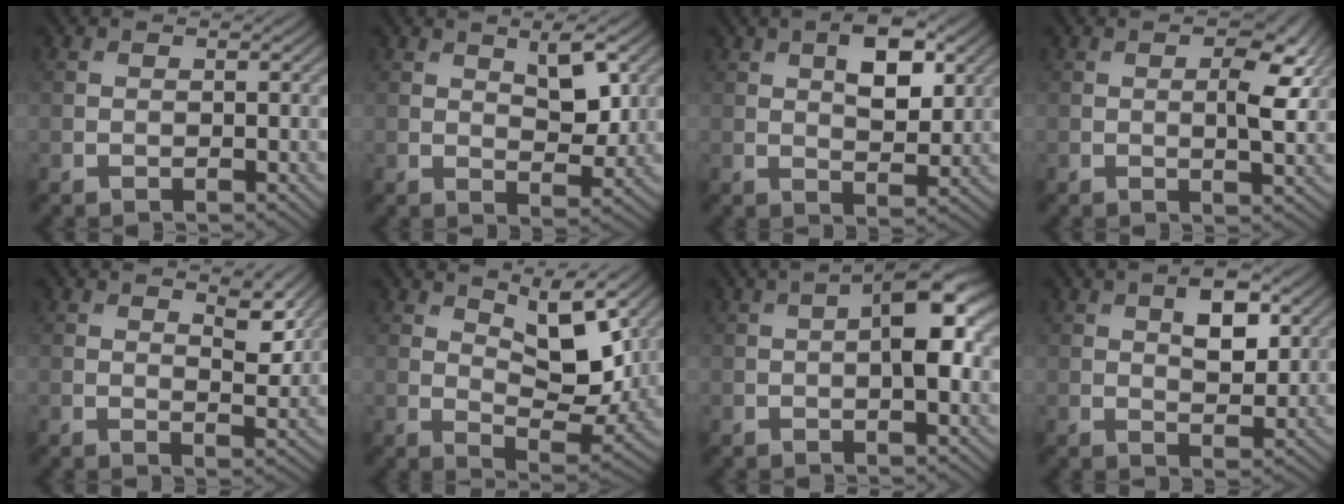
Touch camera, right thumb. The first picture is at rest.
{"total": 5.1, "force": [2.3, 2.1, 4.1], "torque": [-0.065, -0.009, 0.038]}
{"total": 7.2, "force": [2.8, 3.4, 5.6], "torque": [-0.091, 0.004, 0.042]}
{"total": 5.0, "force": [1.2, 1.8, 4.5], "torque": [-0.073, -0.002, 0.023]}
{"total": 3.8, "force": [2.4, 1.2, 2.7], "torque": [-0.051, -0.009, 0.039]}
{"total": 9.5, "force": [4.9, 3.4, 7.4], "torque": [-0.129, -0.007, 0.079]}
{"total": 7.8, "force": [0.8, 2.8, 7.3], "torque": [-0.114, 0.010, 0.010]}
{"total": 6.1, "force": [2.4, 2.8, 4.8], "torque": [-0.078, 0.000, 0.038]}